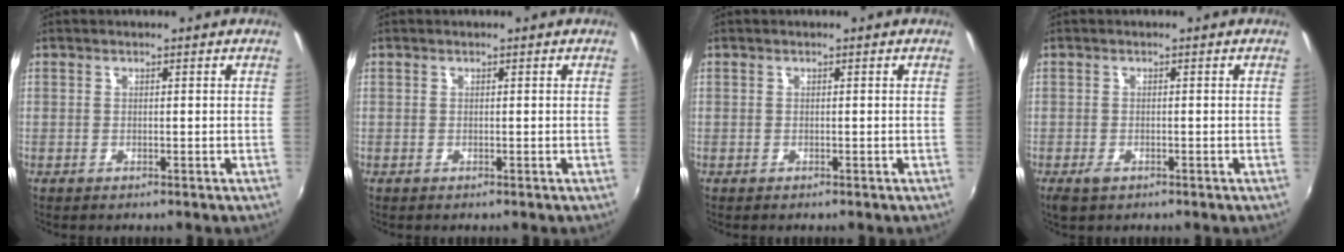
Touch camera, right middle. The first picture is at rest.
{"total": 0.0}
{"total": 0.0}
{"total": 2.2, "force": [-1.4, 1.2, 1.2], "torque": [-0.025, -0.007, -0.024]}